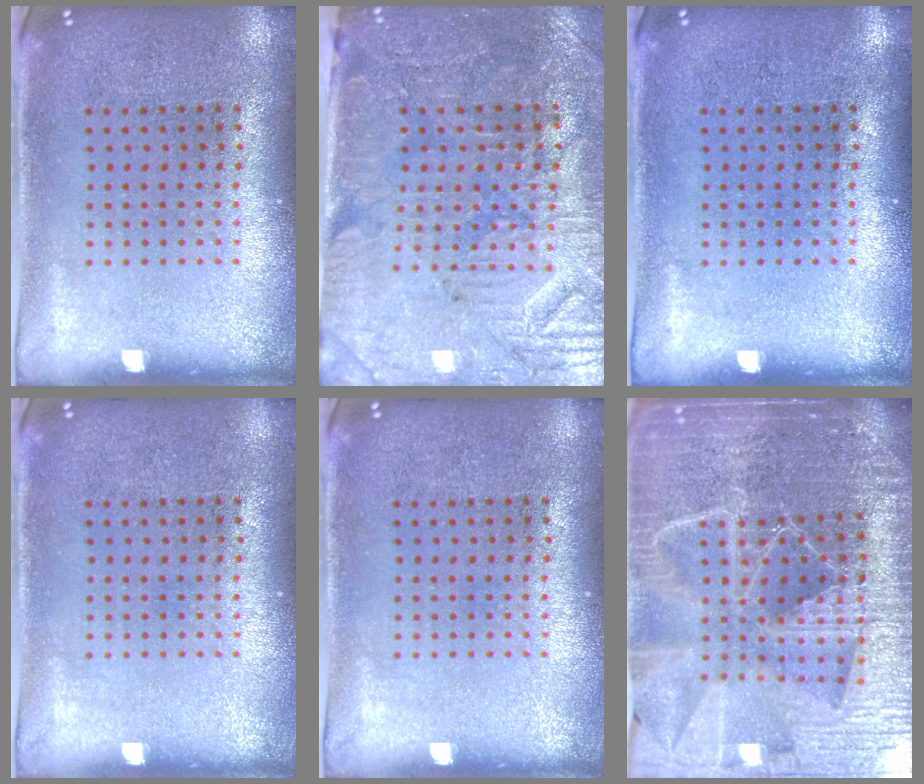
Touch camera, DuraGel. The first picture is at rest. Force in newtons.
{"total": 3.8, "press": 3.5, "slide": 1.3}
{"total": 0.0}
{"total": 0.0}
{"total": 0.0}
{"total": 6.4, "press": 5.6, "slide": 3.3}